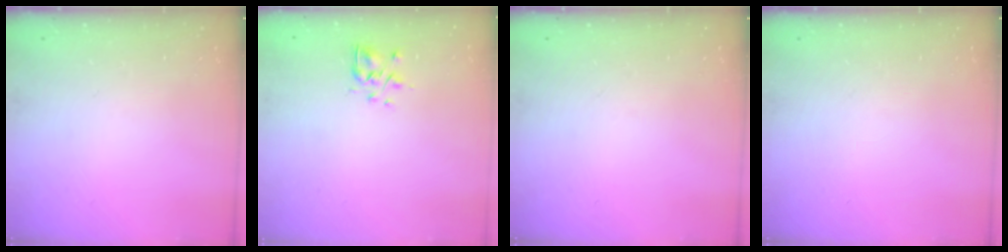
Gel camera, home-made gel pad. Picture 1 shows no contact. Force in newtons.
{"total": 3.4, "press": 3.2, "slide": 1.2}
{"total": 0.0}
{"total": 0.0}